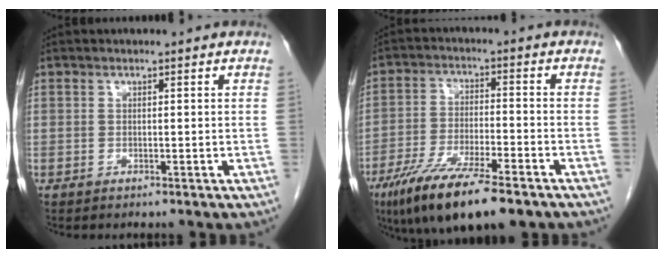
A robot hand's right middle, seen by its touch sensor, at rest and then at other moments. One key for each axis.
{"total": 13.6, "fx": -9.2, "fy": 2.1, "fz": 9.7, "tx": -0.181, "ty": -0.033, "tz": -0.158}